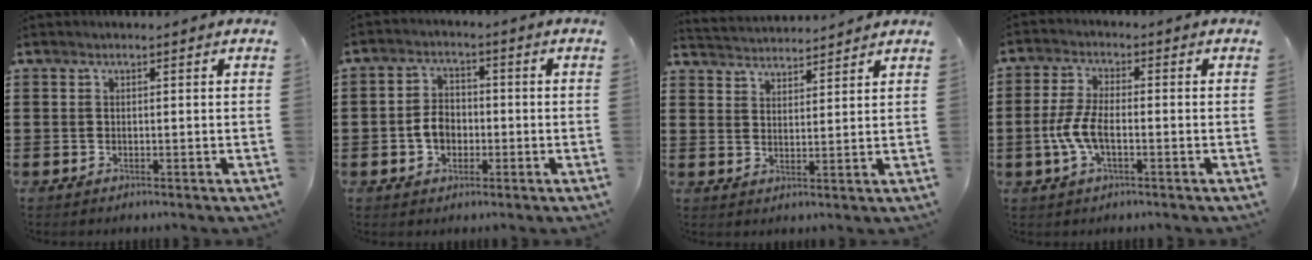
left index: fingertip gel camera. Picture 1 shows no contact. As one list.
[{"total": 4.4, "force": [-1.1, 3.2, 2.7], "torque": [-0.063, 0.003, -0.024]}, {"total": 3.1, "force": [3.0, 0.0, -0.5], "torque": [-0.004, -0.017, 0.054]}, {"total": 5.9, "force": [-1.6, 2.3, 5.2], "torque": [-0.122, -0.006, -0.036]}]